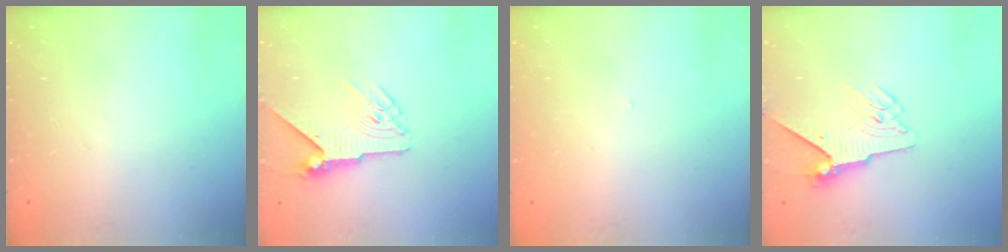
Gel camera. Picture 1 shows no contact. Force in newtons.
{"total": 6.1, "press": 6.1, "slide": 0.5}
{"total": 2.8, "press": 2.8, "slide": 0.5}
{"total": 6.4, "press": 6.3, "slide": 1.1}